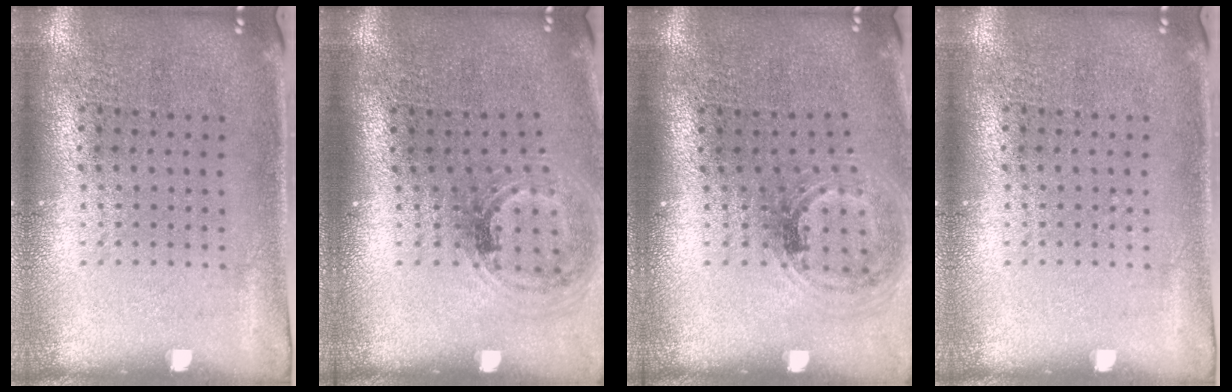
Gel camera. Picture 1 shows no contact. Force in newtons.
{"total": 1.1, "press": 1.1, "slide": 0.3}
{"total": 1.1, "press": 1.1, "slide": 0.3}
{"total": 0.0}